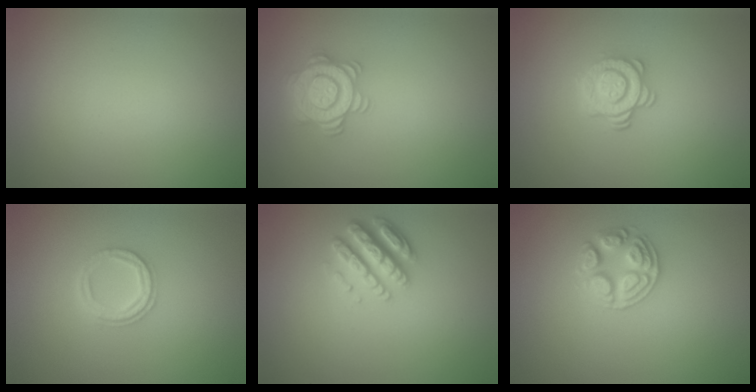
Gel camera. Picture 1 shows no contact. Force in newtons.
{"total": 3.6, "press": 3.5, "slide": 1.0}
{"total": 2.4, "press": 2.0, "slide": 1.4}
{"total": 2.4, "press": 2.4, "slide": 0.4}
{"total": 3.5, "press": 3.0, "slide": 1.8}
{"total": 2.7, "press": 2.6, "slide": 0.4}